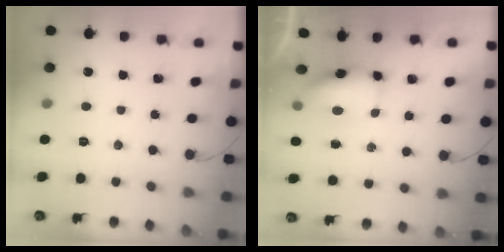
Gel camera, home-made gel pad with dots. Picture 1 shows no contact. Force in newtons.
{"total": 6.3, "press": 6.2, "slide": 0.7}